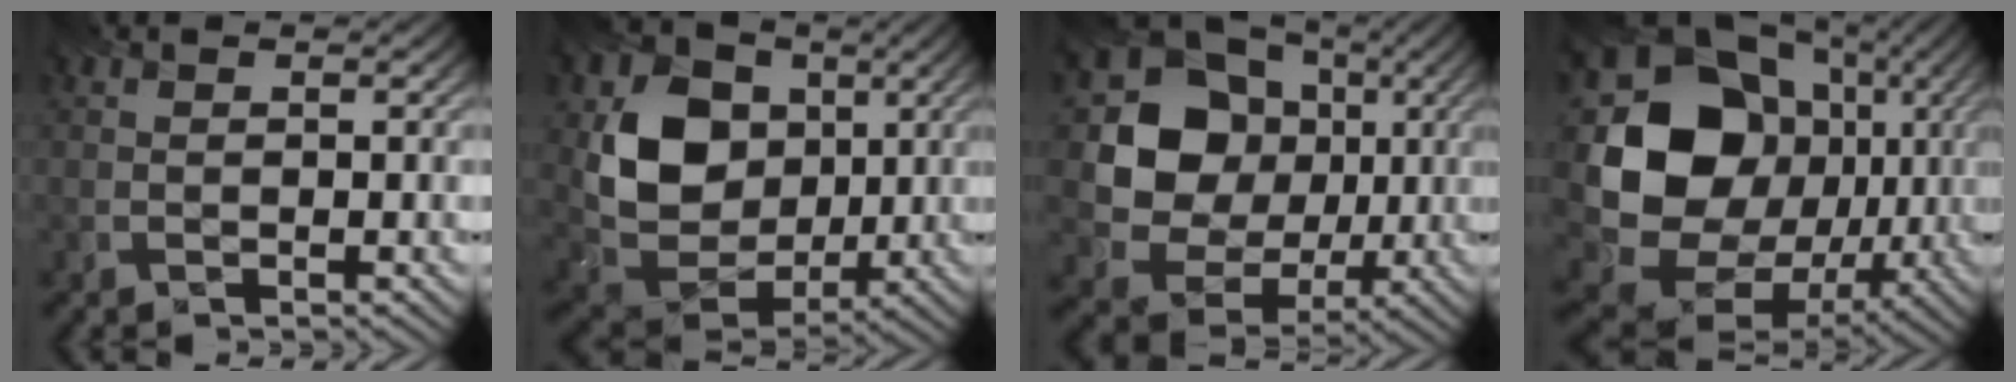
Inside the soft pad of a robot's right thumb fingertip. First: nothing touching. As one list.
[{"total": 12.8, "force": [2.6, 10.2, 7.2], "torque": [-0.156, -0.009, 0.043]}, {"total": 15.7, "force": [2.4, 13.9, 6.9], "torque": [-0.185, -0.001, 0.045]}, {"total": 20.7, "force": [0.7, 17.3, 11.4], "torque": [-0.257, -0.030, 0.035]}]